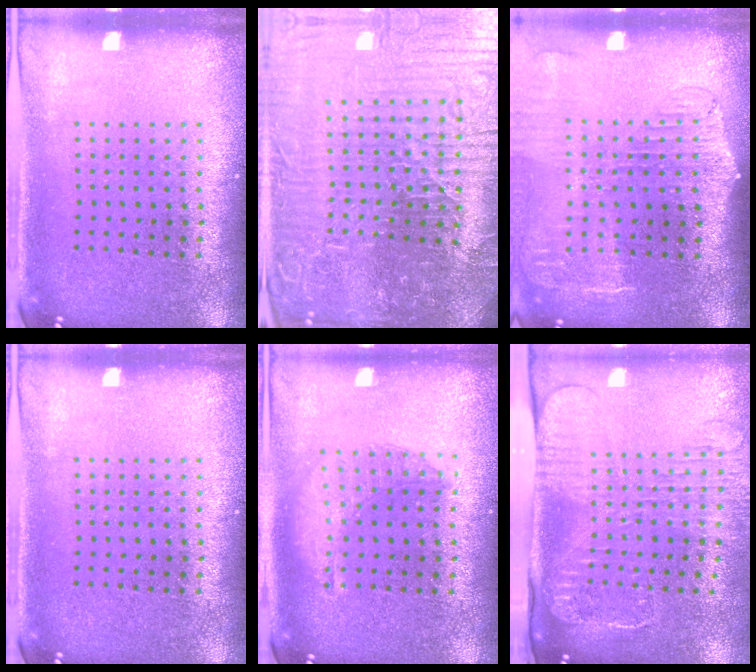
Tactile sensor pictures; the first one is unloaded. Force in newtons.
{"total": 6.6, "press": 6.1, "slide": 2.5}
{"total": 2.1, "press": 1.7, "slide": 1.2}
{"total": 0.0}
{"total": 1.4, "press": 1.3, "slide": 0.5}
{"total": 2.8, "press": 2.1, "slide": 1.8}